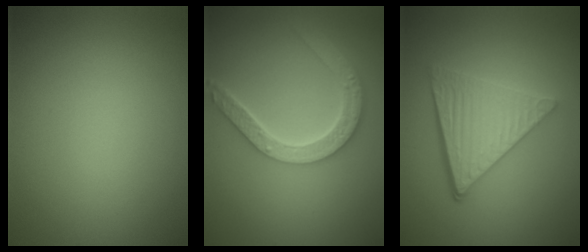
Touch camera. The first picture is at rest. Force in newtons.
{"total": 5.0, "press": 4.1, "slide": 3.0}
{"total": 5.7, "press": 3.9, "slide": 4.1}